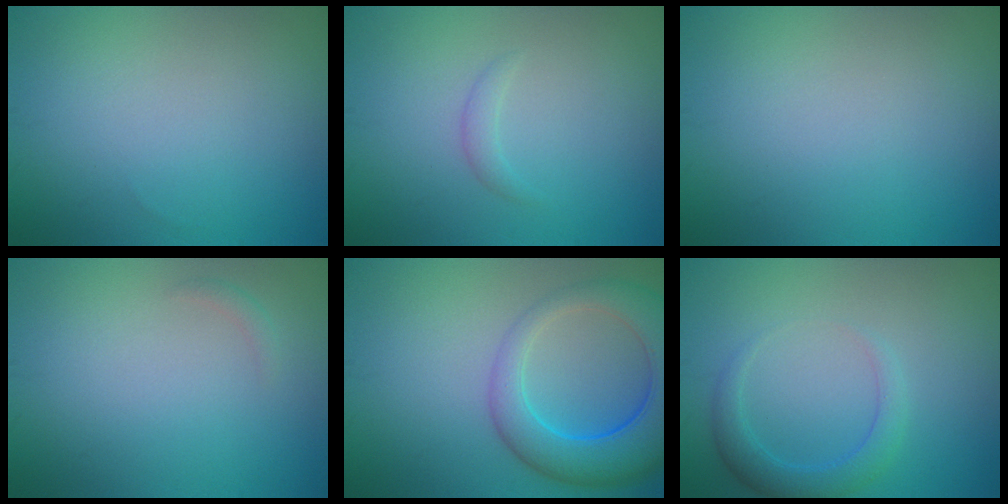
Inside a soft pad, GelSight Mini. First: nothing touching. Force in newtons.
{"total": 0.8, "press": 0.8, "slide": 0.1}
{"total": 0.0}
{"total": 0.8, "press": 0.8, "slide": 0.0}
{"total": 8.1, "press": 8.1, "slide": 0.4}
{"total": 2.6, "press": 2.6, "slide": 0.2}